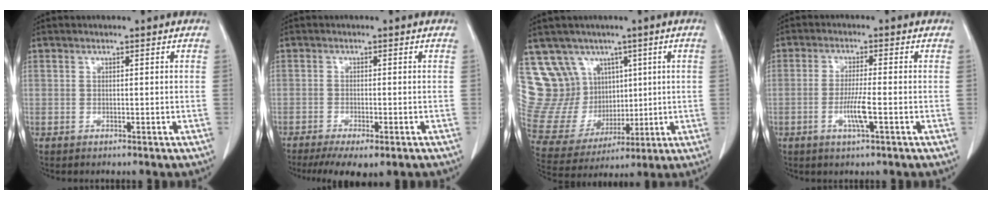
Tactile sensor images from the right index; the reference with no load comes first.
{"total": 8.5, "force": [-6.3, 2.0, 5.3], "torque": [-0.069, -0.015, -0.090]}
{"total": 15.2, "force": [7.5, 12.4, 4.8], "torque": [-0.118, 0.059, 0.179]}
{"total": 4.5, "force": [-1.4, -0.1, 4.3], "torque": [-0.084, -0.007, -0.026]}